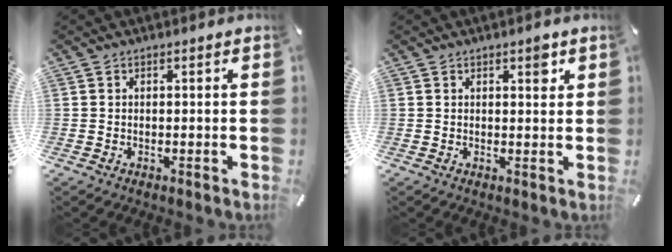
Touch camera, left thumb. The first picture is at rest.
{"total": 2.7, "force": [1.5, 1.3, 1.9], "torque": [-0.008, -0.009, 0.018]}